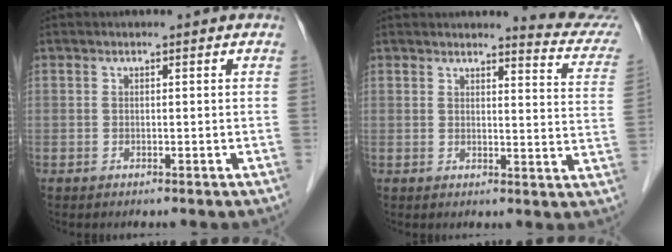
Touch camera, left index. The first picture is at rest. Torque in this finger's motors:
{"motor_torque": [0.07, -0.33, 0.29, 0.04]}